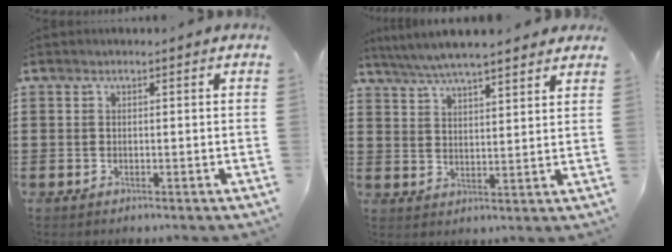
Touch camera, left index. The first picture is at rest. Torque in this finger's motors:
{"motor_torque": [2.14, 0.00, 0.78, 0.21]}